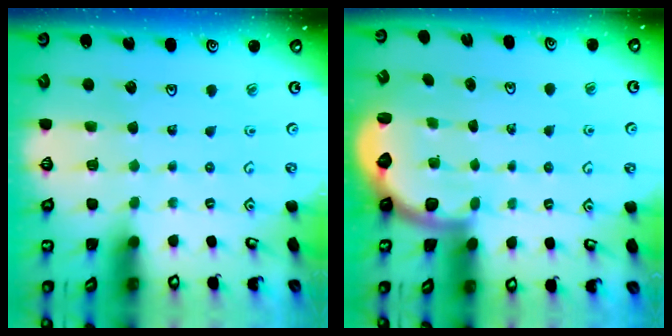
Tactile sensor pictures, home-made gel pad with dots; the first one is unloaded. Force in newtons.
{"total": 2.7, "press": 2.0, "slide": 1.7}